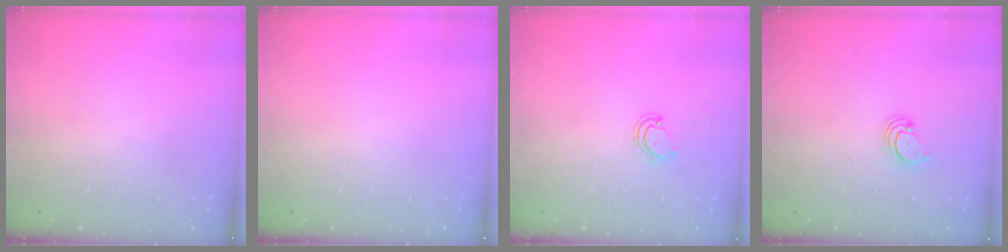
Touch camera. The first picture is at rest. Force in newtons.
{"total": 0.0}
{"total": 3.9, "press": 3.9, "slide": 0.4}
{"total": 2.7, "press": 2.7, "slide": 0.3}